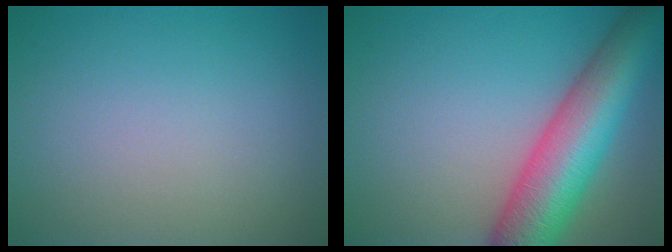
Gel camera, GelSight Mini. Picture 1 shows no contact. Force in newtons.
{"total": 10.1, "press": 10.1, "slide": 0.5}